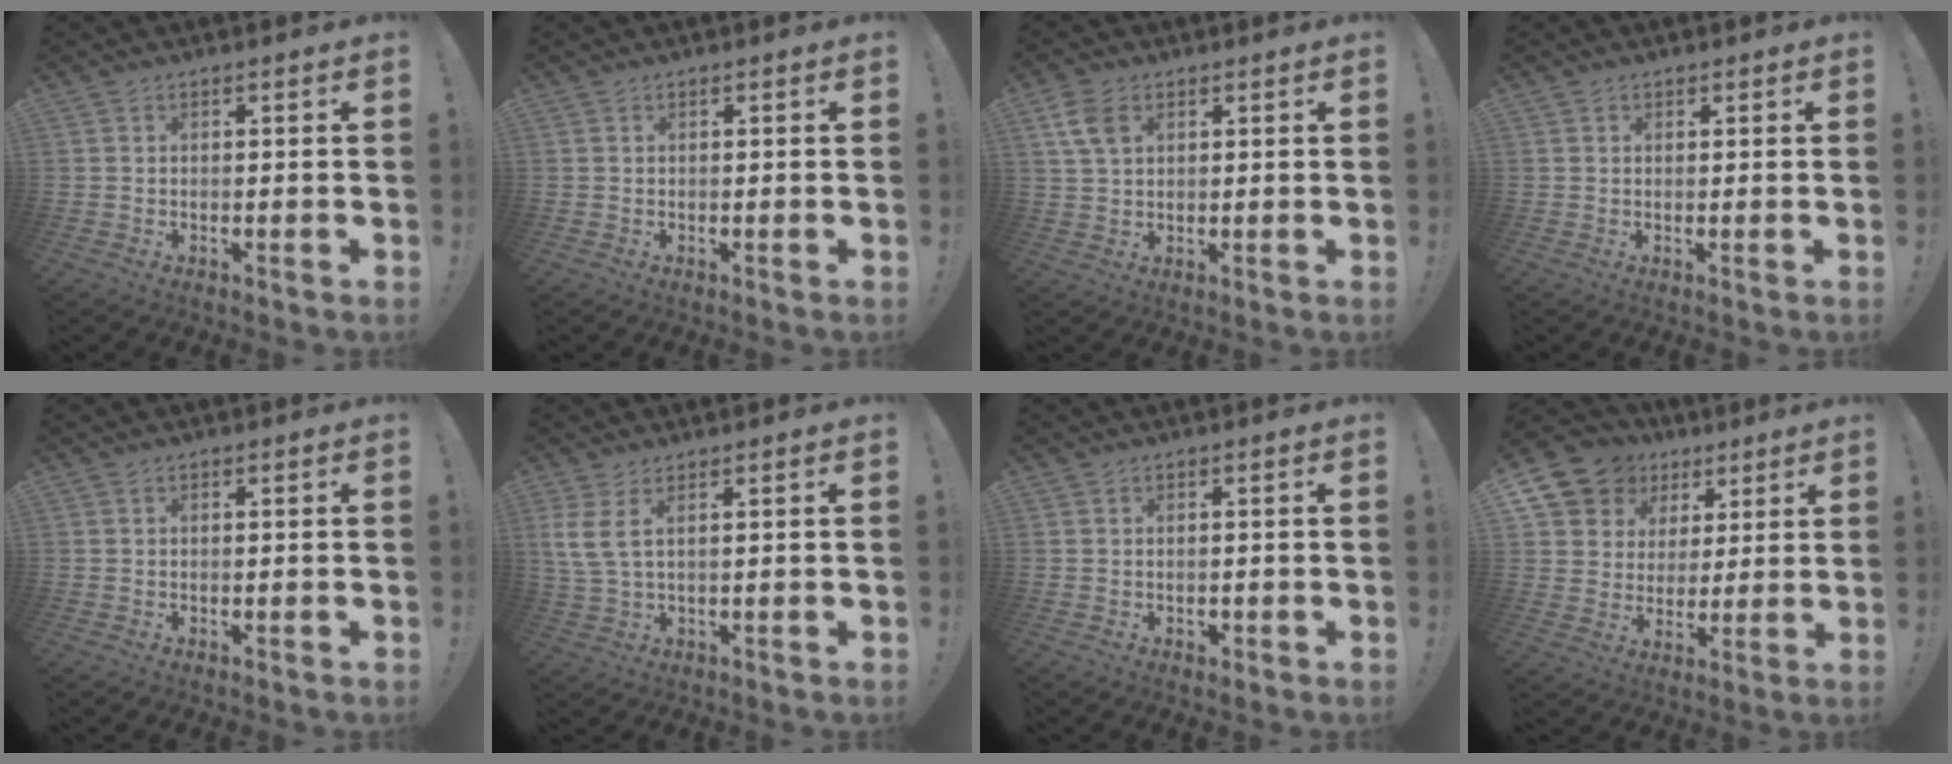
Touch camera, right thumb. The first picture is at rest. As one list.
[{"total": 0.0}, {"total": 6.5, "force": [2.9, 4.1, 4.2], "torque": [-0.077, -0.005, 0.056]}, {"total": 0.7, "force": [0.6, 0.4, 0.0], "torque": [0.003, -0.002, 0.011]}, {"total": 0.0}, {"total": 5.0, "force": [2.3, 1.1, 4.3], "torque": [-0.090, -0.012, 0.043]}, {"total": 1.1, "force": [-0.2, 1.0, 0.2], "torque": [-0.007, 0.004, -0.003]}, {"total": 11.9, "force": [6.4, 9.5, 3.2], "torque": [-0.050, -0.047, 0.134]}]